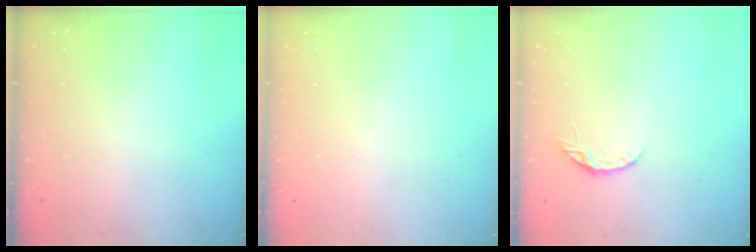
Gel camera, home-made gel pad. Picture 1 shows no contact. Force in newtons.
{"total": 0.0}
{"total": 3.8, "press": 3.8, "slide": 0.4}